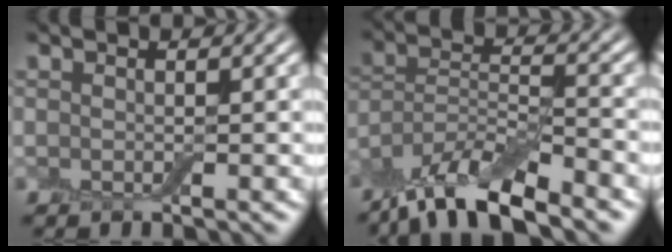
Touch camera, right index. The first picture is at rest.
{"total": 8.9, "force": [-7.2, 2.2, 4.8], "torque": [-0.083, -0.001, -0.139]}